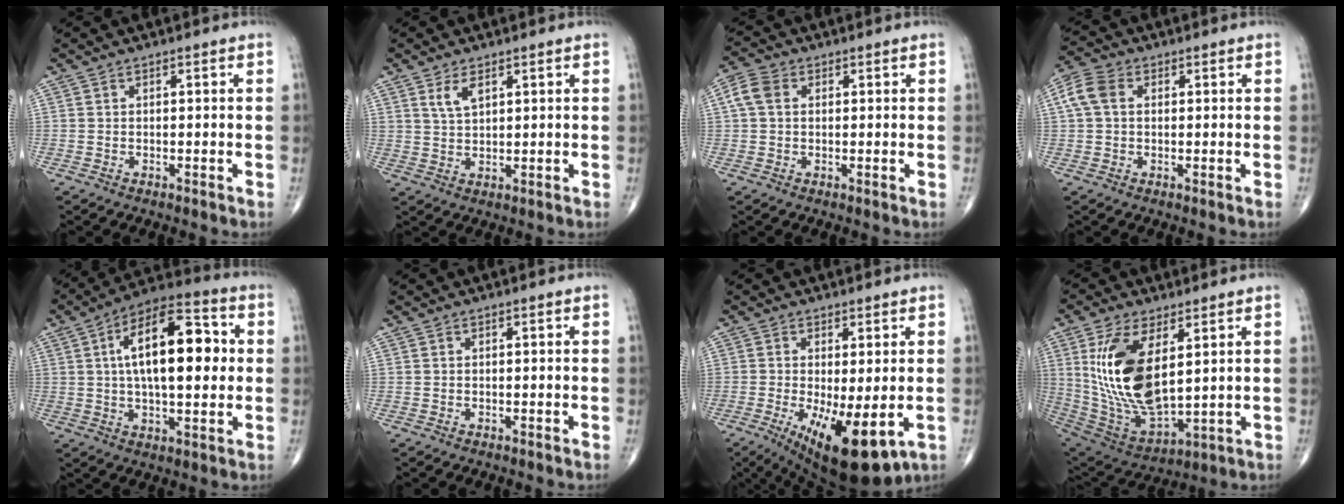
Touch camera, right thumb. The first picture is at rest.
{"total": 3.6, "force": [2.0, 1.7, 2.5], "torque": [-0.042, -0.009, 0.043]}
{"total": 4.6, "force": [0.9, 3.5, 2.9], "torque": [-0.065, 0.014, 0.014]}
{"total": 5.8, "force": [1.2, 4.2, 3.9], "torque": [-0.091, 0.019, 0.018]}
{"total": 18.6, "force": [2.7, 8.3, 16.5], "torque": [-0.245, 0.020, 0.036]}
{"total": 0.0}
{"total": 12.8, "force": [-3.5, 4.2, 11.6], "torque": [-0.184, -0.025, -0.038]}
{"total": 18.6, "force": [4.6, 8.7, 15.7], "torque": [-0.303, -0.027, 0.105]}